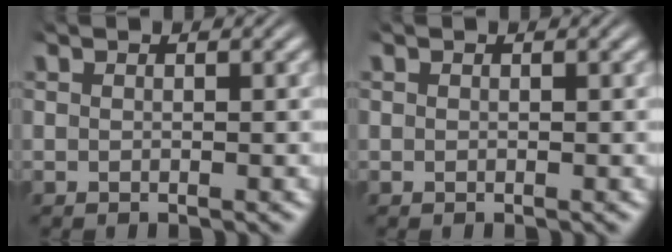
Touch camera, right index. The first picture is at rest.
{"total": 0.0}